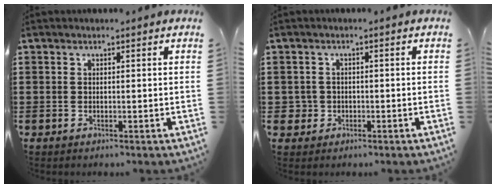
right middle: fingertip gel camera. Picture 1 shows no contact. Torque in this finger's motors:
{"motor_torque": [-0.05, 0.10, -0.01, -0.03]}